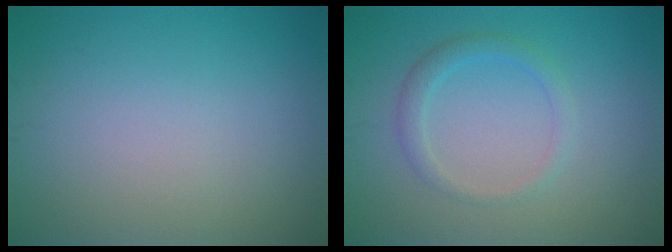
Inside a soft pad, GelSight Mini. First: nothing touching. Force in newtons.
{"total": 1.9, "press": 1.9, "slide": 0.1}